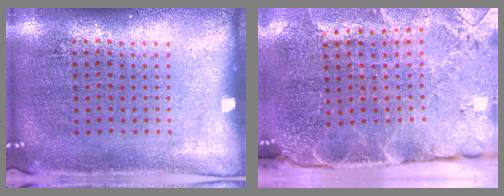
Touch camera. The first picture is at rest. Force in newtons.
{"total": 4.1, "press": 3.3, "slide": 2.5}